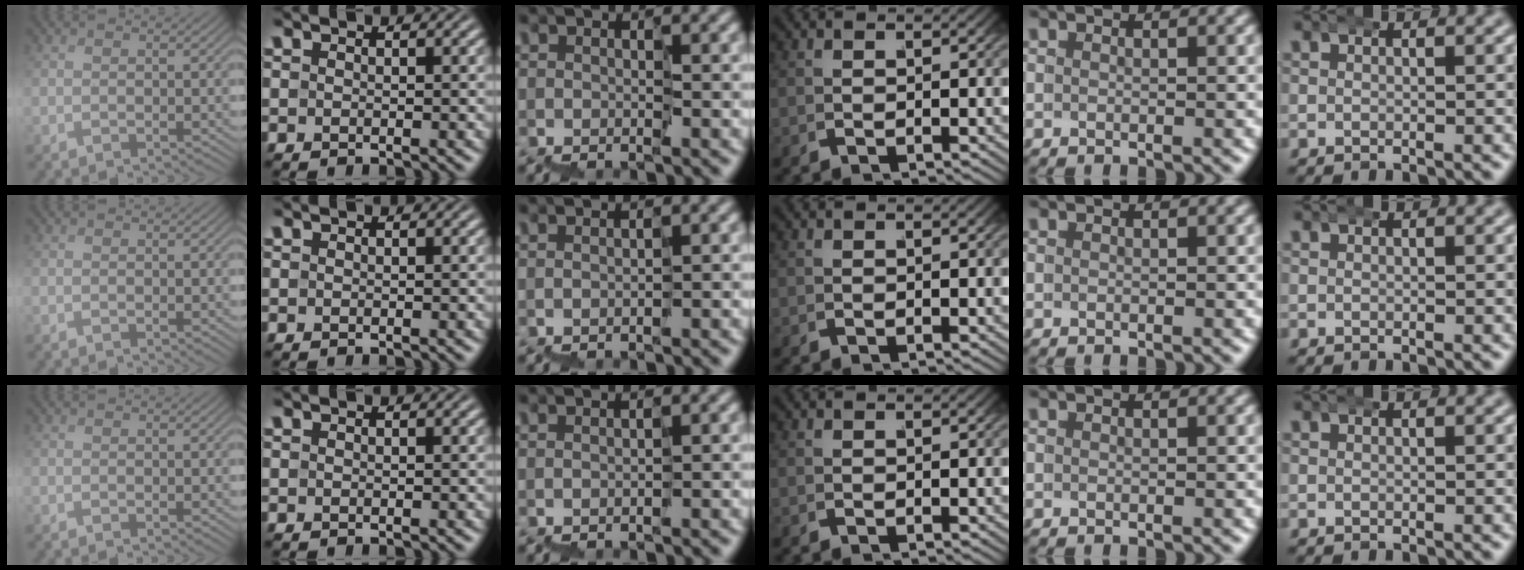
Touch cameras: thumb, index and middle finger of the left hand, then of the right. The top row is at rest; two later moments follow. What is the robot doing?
{"motion": "wrap", "object": "belt"}